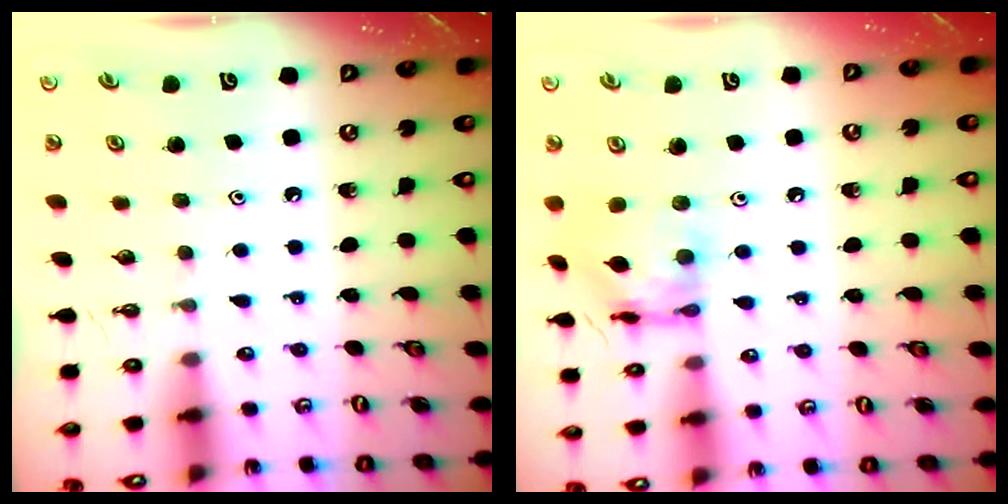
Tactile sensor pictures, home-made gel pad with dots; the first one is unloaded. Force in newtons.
{"total": 11.7, "press": 11.7, "slide": 1.0}